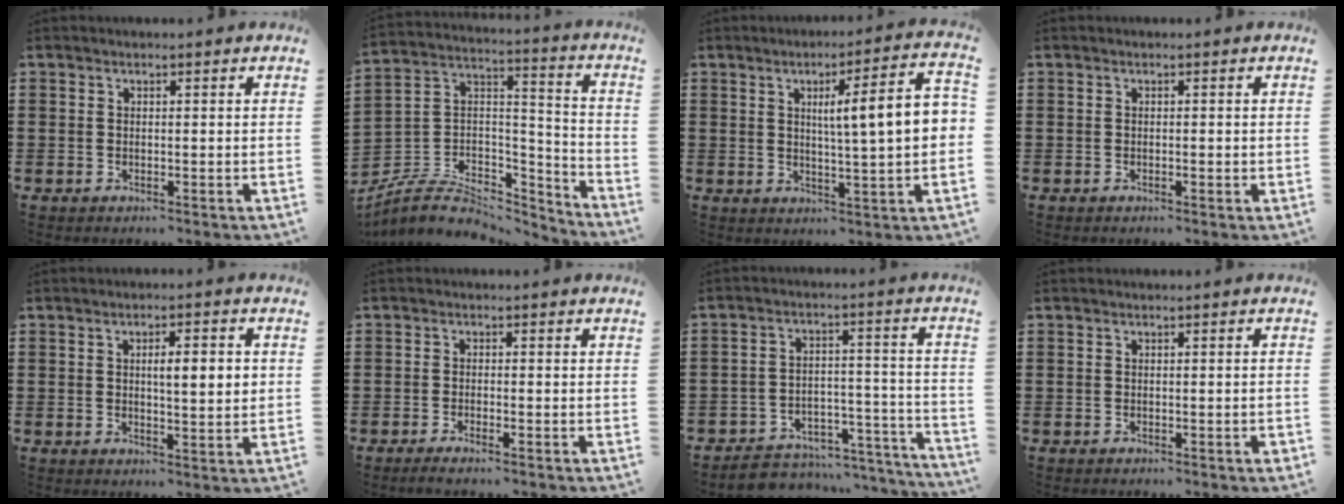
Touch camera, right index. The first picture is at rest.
{"total": 7.1, "force": [-4.9, 4.0, 3.1], "torque": [-0.070, 0.009, -0.094]}
{"total": 9.1, "force": [1.4, 0.9, 8.9], "torque": [-0.149, -0.004, 0.014]}
{"total": 0.6, "force": [-0.2, 0.1, 0.6], "torque": [-0.011, -0.004, -0.003]}
{"total": 4.6, "force": [0.6, 1.1, 4.4], "torque": [-0.073, 0.002, 0.007]}
{"total": 1.3, "force": [-1.1, -0.1, 0.7], "torque": [-0.011, -0.002, -0.021]}
{"total": 4.1, "force": [-3.6, 1.8, 0.5], "torque": [-0.017, 0.009, -0.077]}
{"total": 0.8, "force": [-0.5, 0.0, 0.6], "torque": [-0.010, -0.003, -0.009]}